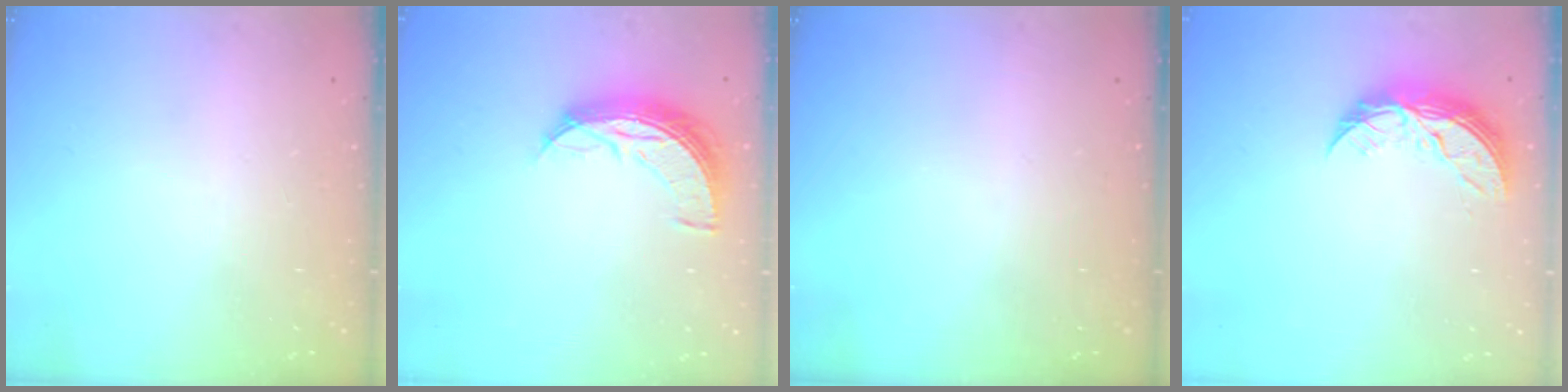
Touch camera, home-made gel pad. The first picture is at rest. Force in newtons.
{"total": 10.1, "press": 10.1, "slide": 0.6}
{"total": 0.0}
{"total": 9.3, "press": 9.3, "slide": 0.5}